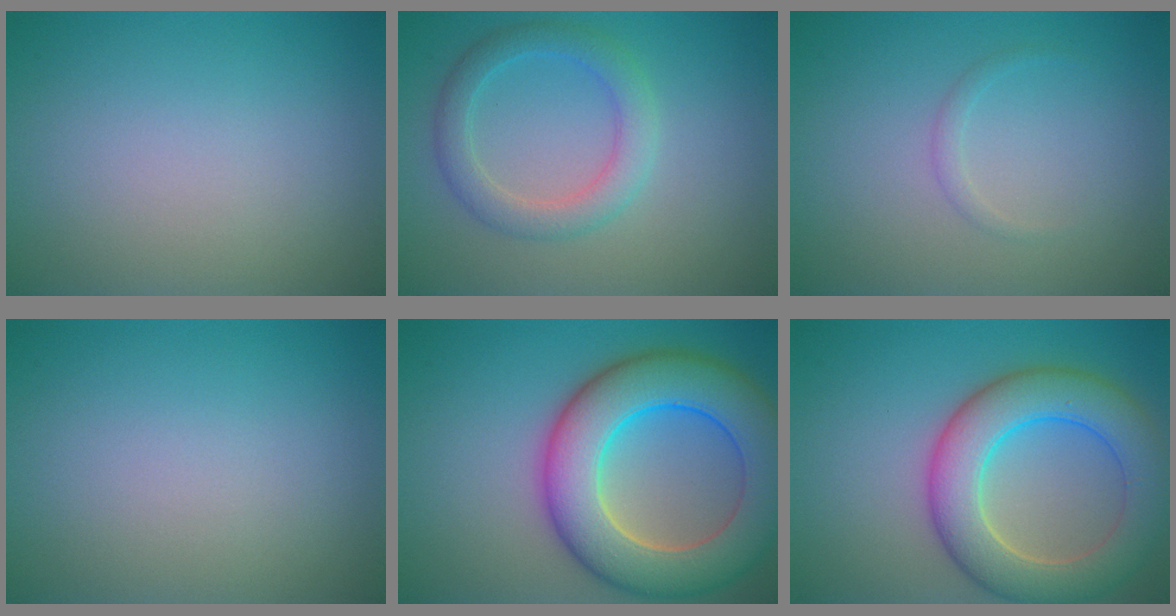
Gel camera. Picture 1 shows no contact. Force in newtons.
{"total": 2.2, "press": 2.2, "slide": 0.3}
{"total": 0.8, "press": 0.8, "slide": 0.1}
{"total": 0.0}
{"total": 11.1, "press": 11.1, "slide": 0.4}
{"total": 8.1, "press": 8.1, "slide": 0.3}